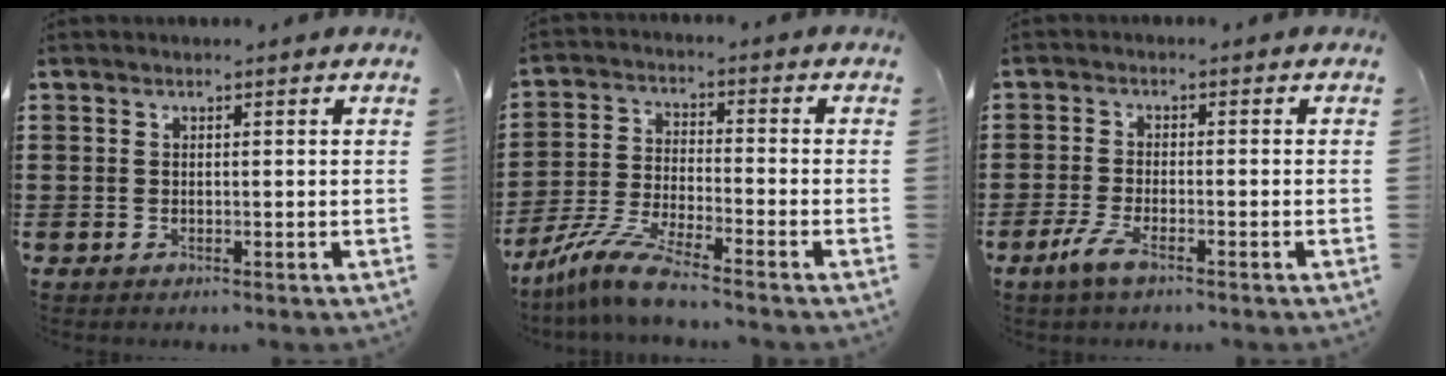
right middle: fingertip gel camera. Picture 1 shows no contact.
{"total": 7.7, "force": [-6.6, 0.2, 3.9], "torque": [-0.092, -0.009, -0.132]}
{"total": 3.7, "force": [-2.3, 0.6, 2.9], "torque": [-0.076, -0.012, -0.048]}